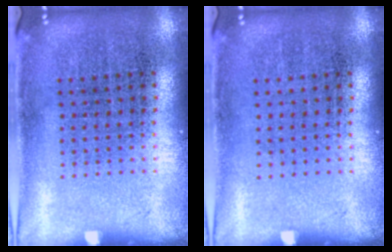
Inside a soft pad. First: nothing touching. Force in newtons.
{"total": 0.0}